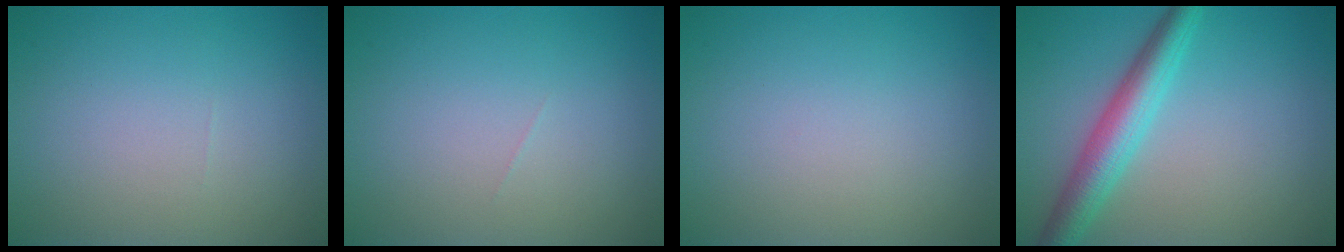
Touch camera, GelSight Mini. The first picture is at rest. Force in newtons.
{"total": 0.0}
{"total": 0.0}
{"total": 4.7, "press": 4.7, "slide": 0.1}